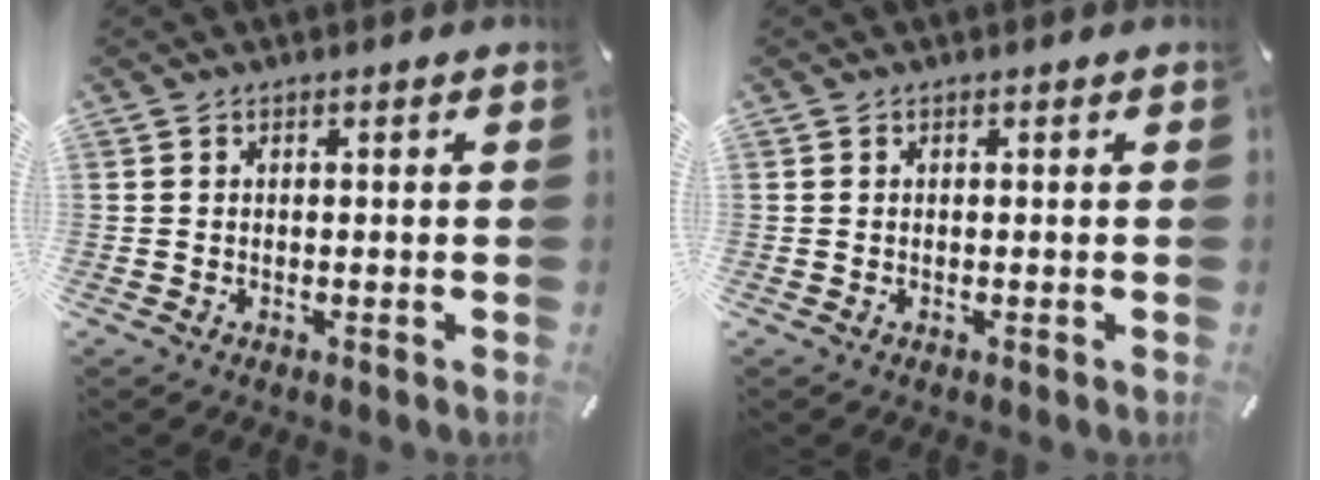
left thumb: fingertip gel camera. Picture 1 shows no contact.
{"total": 0.0}